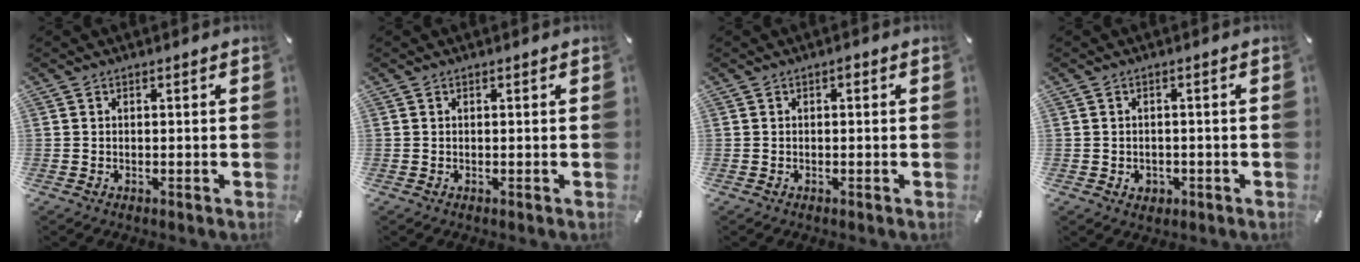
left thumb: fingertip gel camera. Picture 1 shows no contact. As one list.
[{"total": 0.0}, {"total": 0.7, "force": [0.1, 0.4, 0.6], "torque": [-0.011, 0.005, 0.000]}, {"total": 2.3, "force": [-0.6, 2.0, 0.8], "torque": [-0.008, 0.000, -0.015]}]